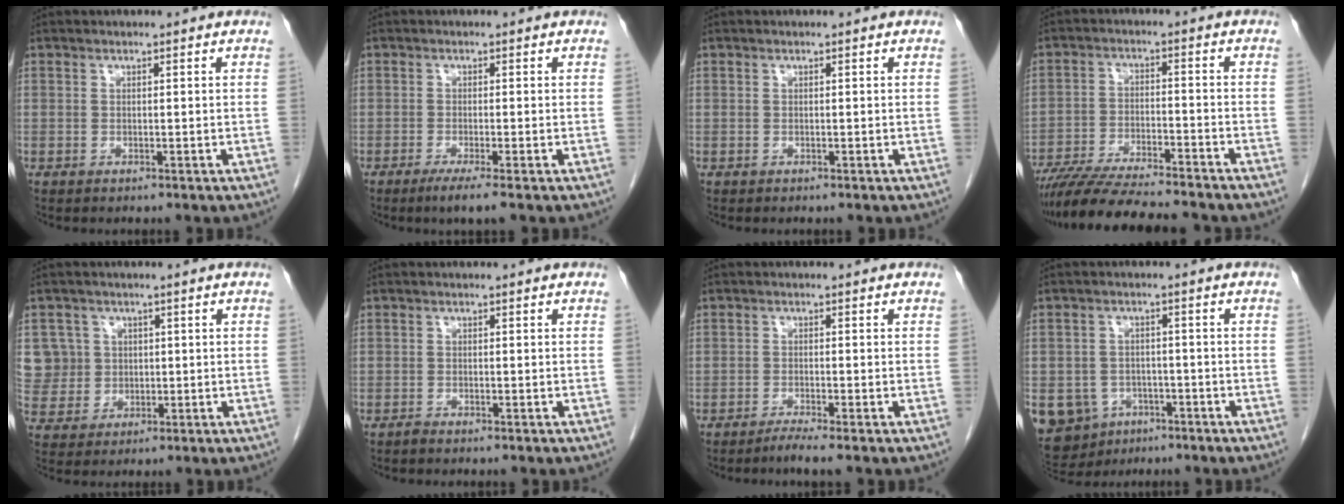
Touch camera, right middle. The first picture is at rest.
{"total": 3.1, "force": [-1.9, -0.4, 2.4], "torque": [-0.048, -0.014, -0.035]}
{"total": 0.0}
{"total": 14.2, "force": [-12.5, 1.1, 6.5], "torque": [-0.102, -0.017, -0.197]}
{"total": 7.4, "force": [1.9, 7.1, 0.2], "torque": [-0.006, 0.030, 0.049]}
{"total": 0.6, "force": [-0.6, 0.1, 0.2], "torque": [-0.011, -0.002, -0.012]}
{"total": 2.0, "force": [-1.7, -0.2, 1.1], "torque": [-0.032, -0.007, -0.031]}
{"total": 10.1, "force": [-4.8, 8.4, 2.8], "torque": [-0.077, 0.008, -0.065]}